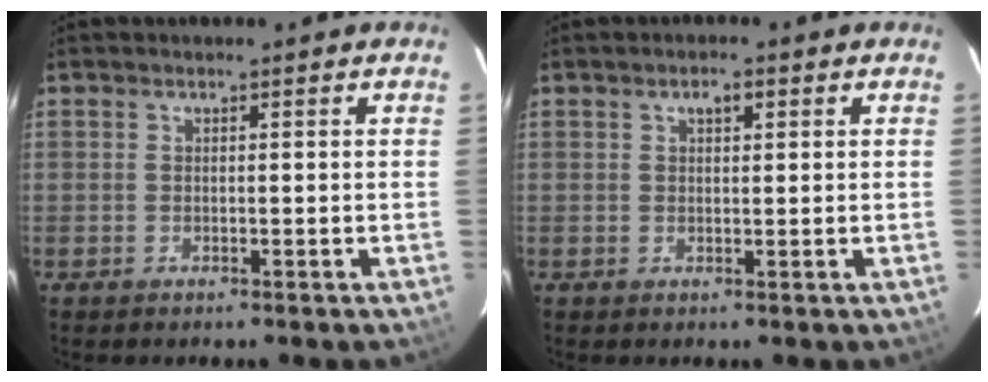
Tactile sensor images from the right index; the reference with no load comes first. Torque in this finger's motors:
{"motor_torque": [0.11, 0.12, 0.08, 0.03]}